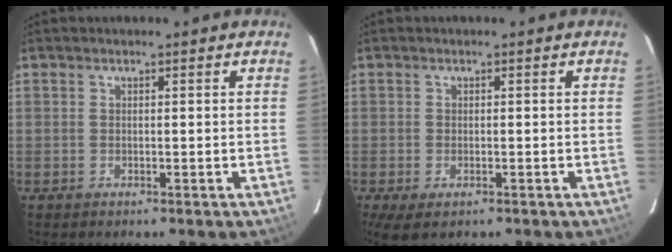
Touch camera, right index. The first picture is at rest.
{"total": 4.8, "force": [-2.5, 2.3, 3.3], "torque": [-0.071, -0.019, -0.040]}